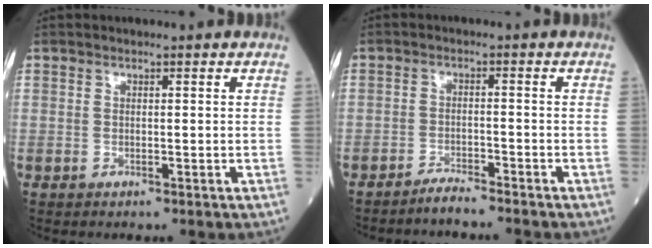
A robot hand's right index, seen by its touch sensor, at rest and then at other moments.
{"total": 3.1, "force": [-3.0, -0.3, 0.7], "torque": [-0.011, -0.010, -0.052]}